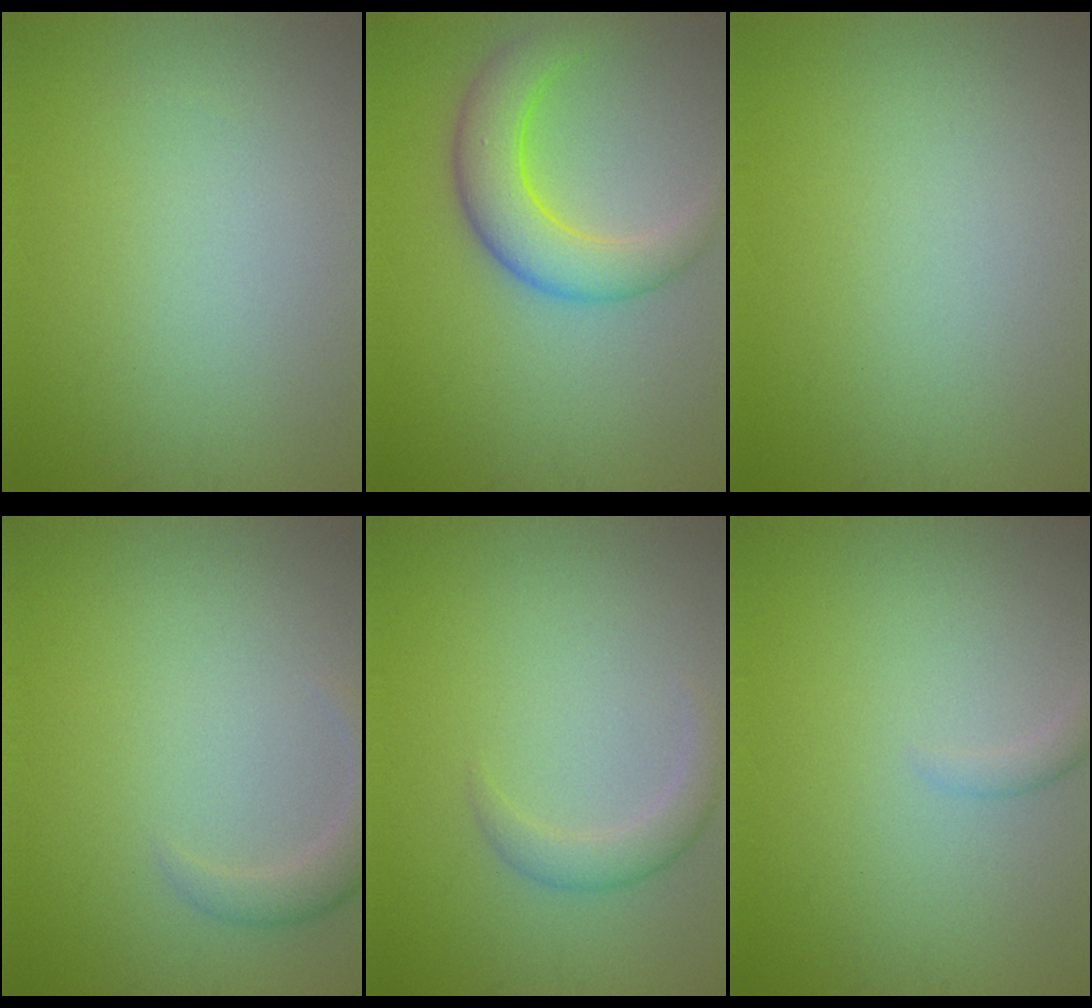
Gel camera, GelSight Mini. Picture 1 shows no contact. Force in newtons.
{"total": 5.5, "press": 5.5, "slide": 0.3}
{"total": 0.0}
{"total": 2.2, "press": 2.2, "slide": 0.2}
{"total": 2.0, "press": 2.0, "slide": 0.1}
{"total": 1.1, "press": 1.1, "slide": 0.2}